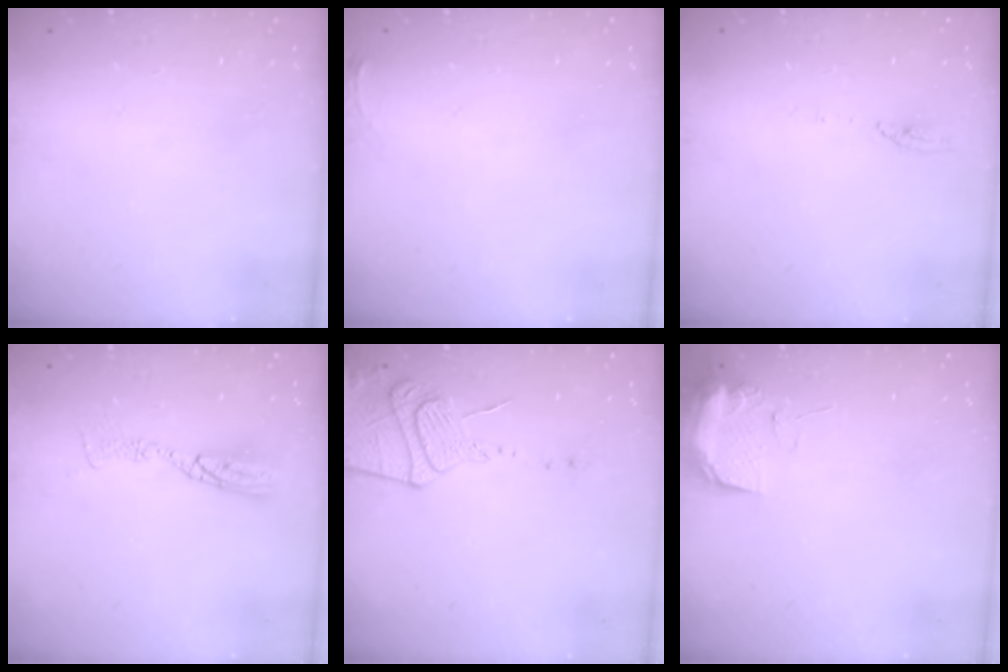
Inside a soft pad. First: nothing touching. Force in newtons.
{"total": 3.3, "press": 3.3, "slide": 0.5}
{"total": 3.7, "press": 3.7, "slide": 0.5}
{"total": 9.1, "press": 9.1, "slide": 0.8}
{"total": 13.9, "press": 13.8, "slide": 1.3}
{"total": 9.6, "press": 9.6, "slide": 1.2}